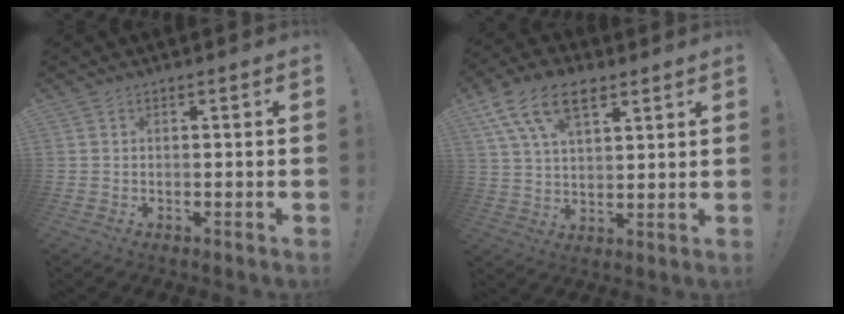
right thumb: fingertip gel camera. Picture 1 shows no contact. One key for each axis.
{"total": 13.7, "fx": 7.2, "fy": 7.4, "fz": 9.0, "tx": -0.155, "ty": -0.016, "tz": 0.134}